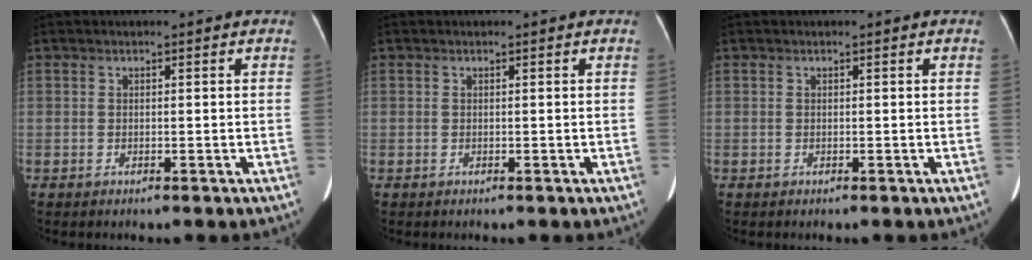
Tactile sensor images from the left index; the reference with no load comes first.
{"total": 0.0}
{"total": 0.0}